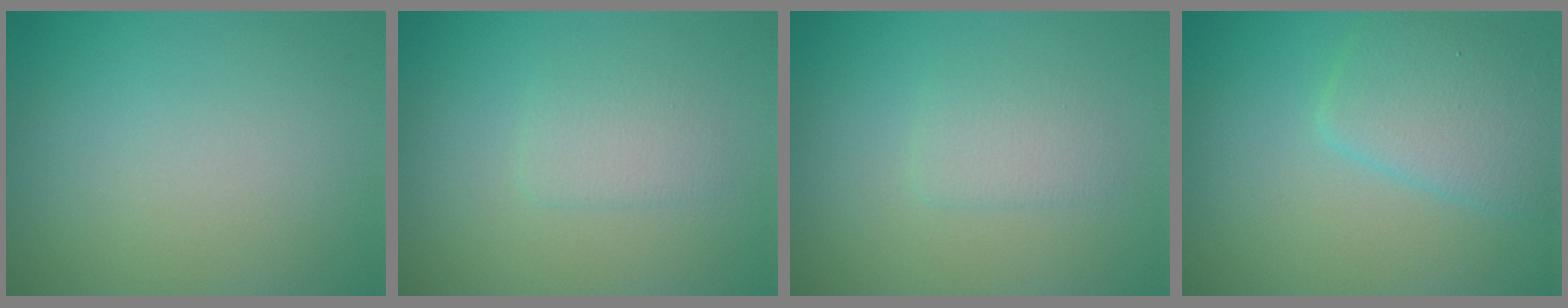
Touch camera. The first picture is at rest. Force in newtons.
{"total": 1.8, "press": 1.8, "slide": 0.1}
{"total": 1.8, "press": 1.8, "slide": 0.1}
{"total": 4.2, "press": 4.2, "slide": 0.2}